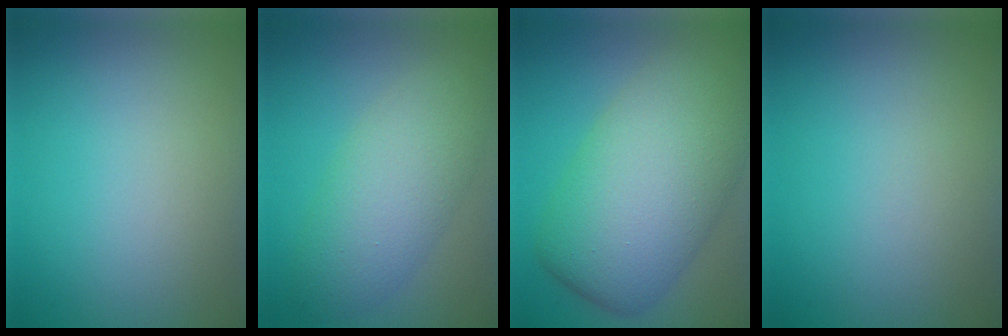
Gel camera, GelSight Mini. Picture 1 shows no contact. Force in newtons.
{"total": 5.7, "press": 5.7, "slide": 0.1}
{"total": 11.1, "press": 11.1, "slide": 0.5}
{"total": 0.0}